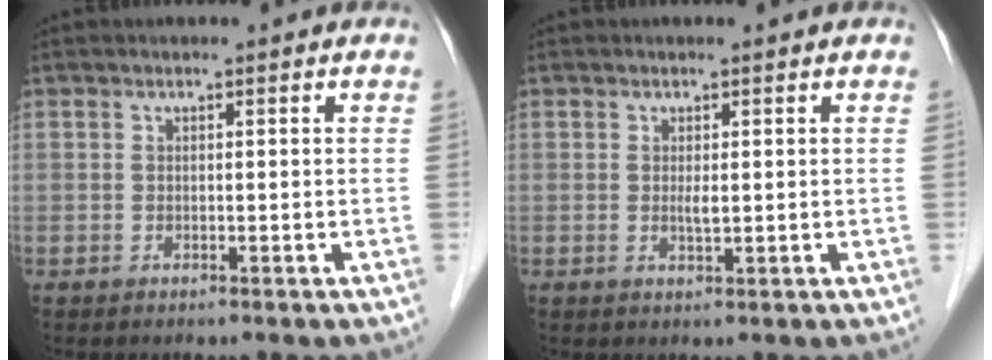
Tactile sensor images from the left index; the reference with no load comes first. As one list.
[{"total": 1.2, "force": [-0.5, 0.2, 1.1], "torque": [-0.025, -0.009, -0.005]}]